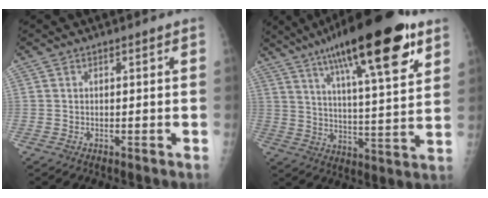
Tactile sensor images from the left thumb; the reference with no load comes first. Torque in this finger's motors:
{"motor_torque": [2.80, -0.04, 1.87, -0.90, 0.48]}